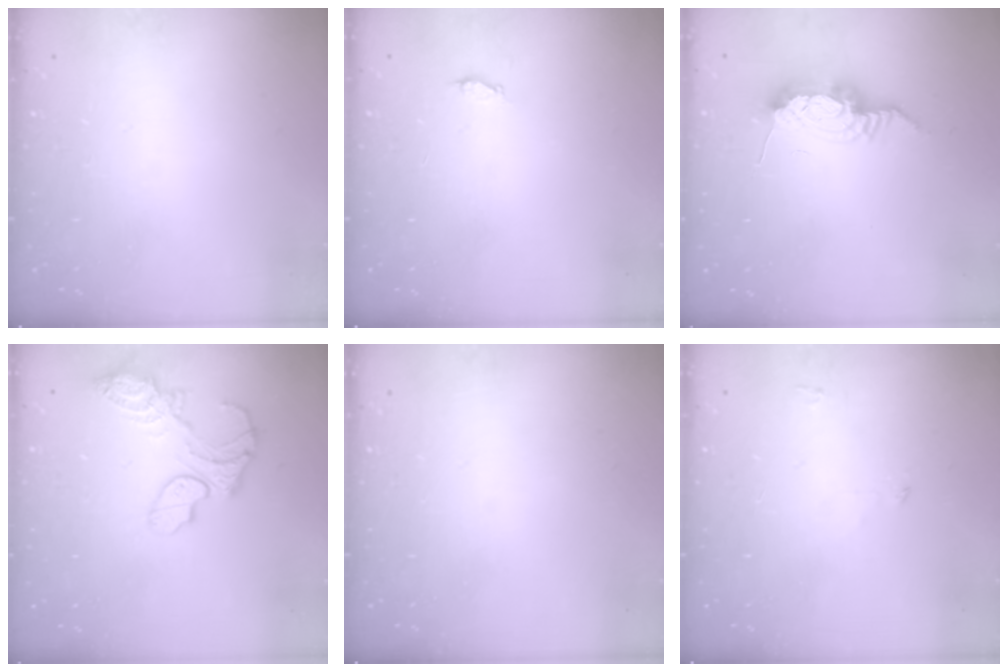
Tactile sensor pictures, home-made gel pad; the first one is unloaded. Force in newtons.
{"total": 1.8, "press": 1.8, "slide": 0.3}
{"total": 10.8, "press": 10.7, "slide": 1.5}
{"total": 12.7, "press": 12.6, "slide": 1.2}
{"total": 0.0}
{"total": 2.7, "press": 2.7, "slide": 0.3}